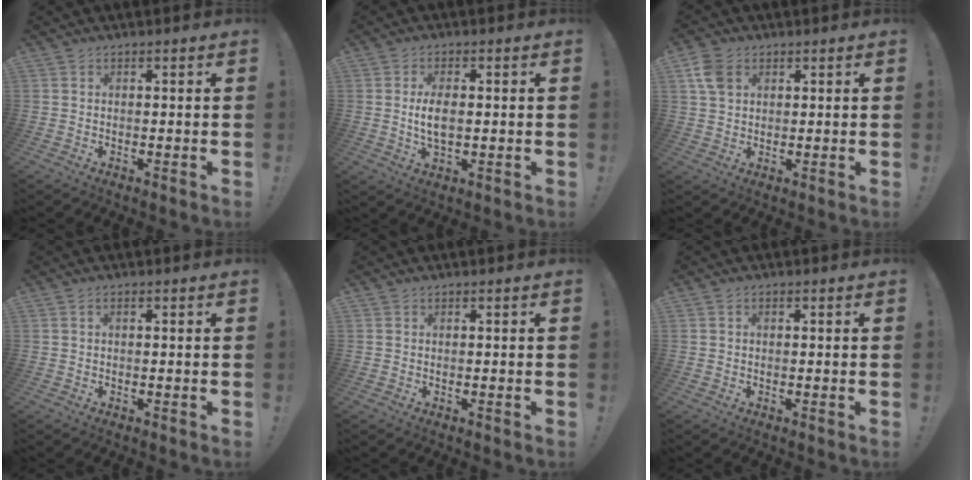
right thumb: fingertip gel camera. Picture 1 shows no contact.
{"total": 5.9, "force": [0.1, 2.9, 5.2], "torque": [-0.091, -0.009, -0.006]}
{"total": 6.9, "force": [2.7, 4.9, 4.1], "torque": [-0.074, 0.000, 0.055]}
{"total": 0.5, "force": [0.0, 0.1, 0.5], "torque": [-0.006, -0.001, -0.002]}
{"total": 0.0}
{"total": 0.6, "force": [-0.1, 0.5, 0.3], "torque": [0.001, 0.001, -0.005]}